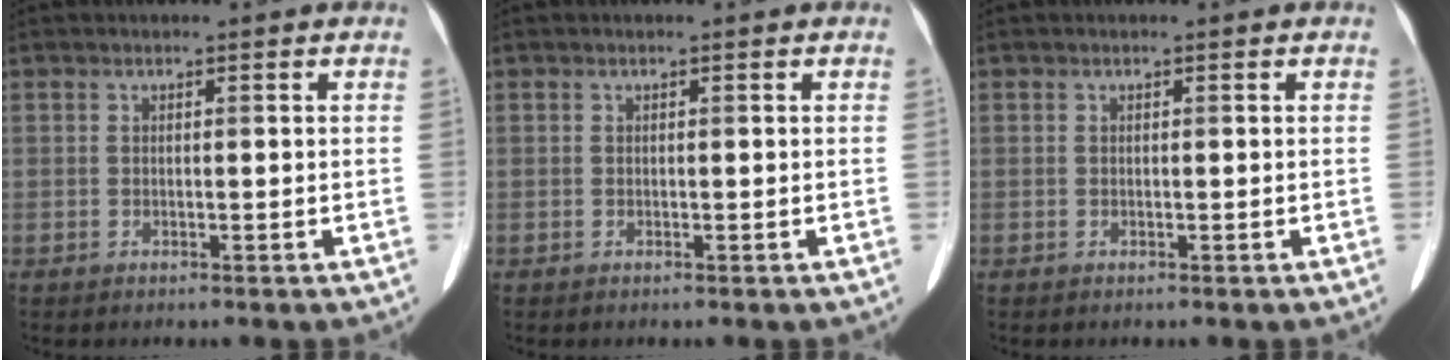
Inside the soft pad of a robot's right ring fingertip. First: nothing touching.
{"total": 0.0}
{"total": 0.0}